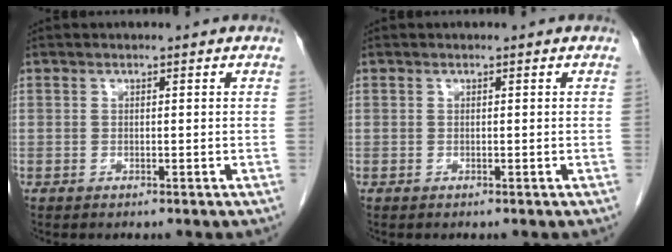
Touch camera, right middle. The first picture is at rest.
{"total": 0.0}